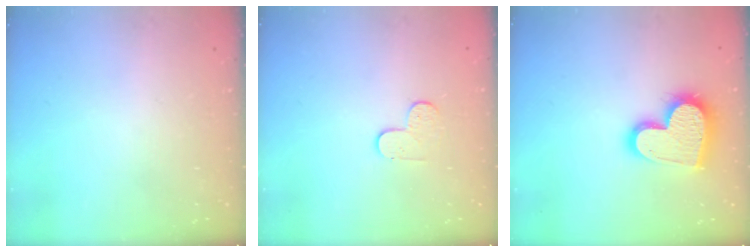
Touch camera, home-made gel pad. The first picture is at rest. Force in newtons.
{"total": 5.4, "press": 5.3, "slide": 0.6}
{"total": 17.2, "press": 17.2, "slide": 1.2}